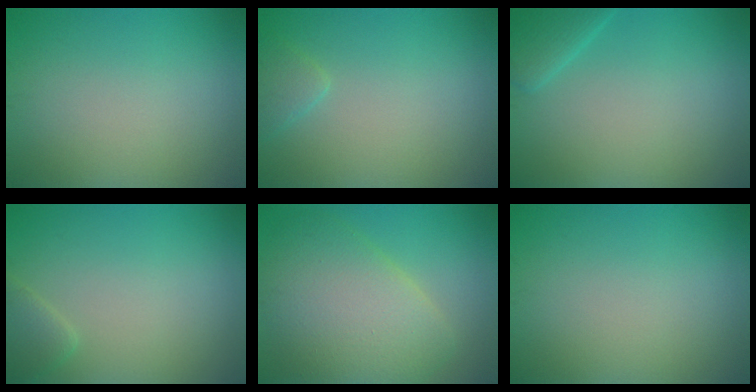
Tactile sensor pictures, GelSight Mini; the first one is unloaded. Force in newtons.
{"total": 1.4, "press": 1.4, "slide": 0.2}
{"total": 2.3, "press": 2.3, "slide": 0.2}
{"total": 1.7, "press": 1.7, "slide": 0.1}
{"total": 8.2, "press": 8.2, "slide": 0.5}
{"total": 0.0}